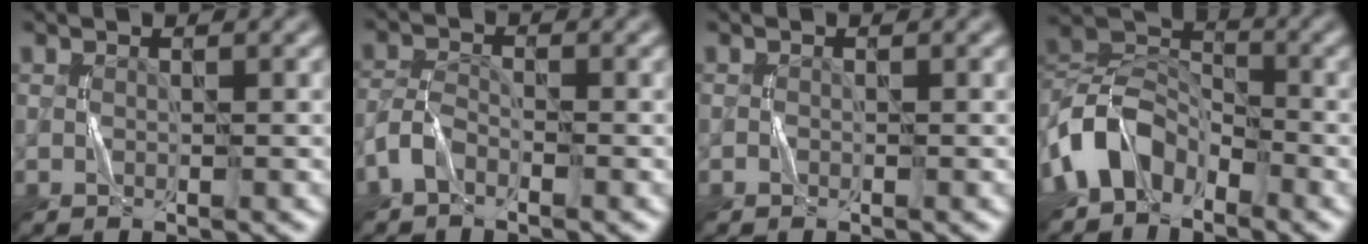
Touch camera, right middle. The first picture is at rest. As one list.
[{"total": 2.2, "force": [-1.5, 1.0, 1.2], "torque": [-0.025, 0.005, -0.040]}, {"total": 0.0}, {"total": 6.7, "force": [-3.6, 4.4, 3.4], "torque": [-0.063, 0.006, -0.088]}]